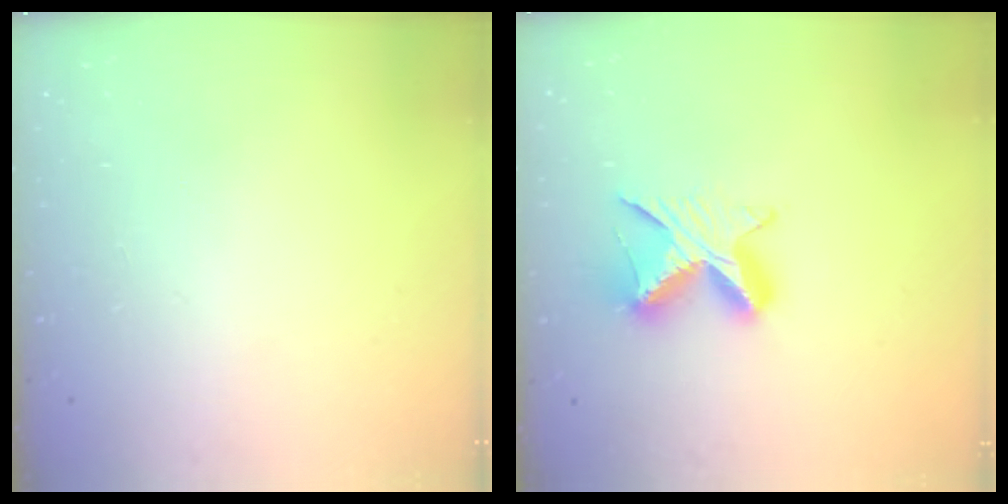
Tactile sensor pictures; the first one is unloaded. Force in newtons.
{"total": 9.1, "press": 9.1, "slide": 0.3}